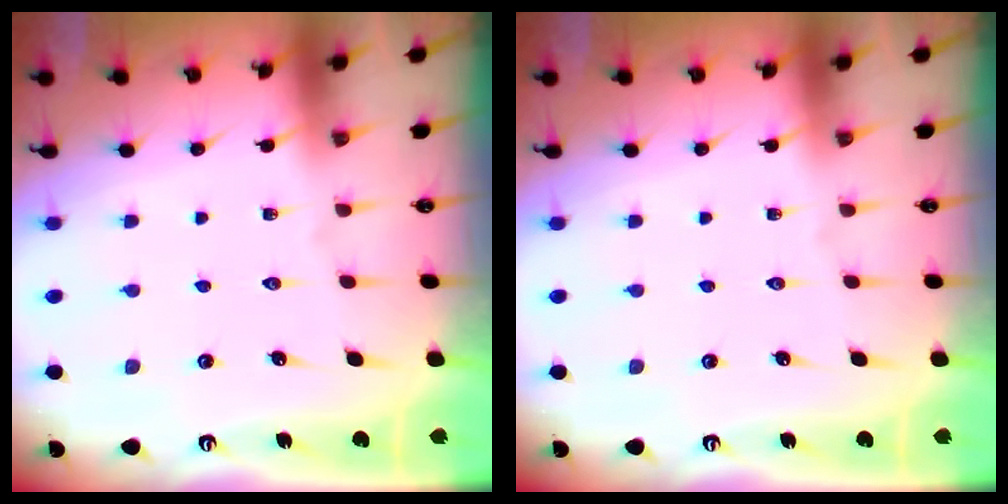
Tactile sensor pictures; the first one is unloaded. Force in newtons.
{"total": 0.0}